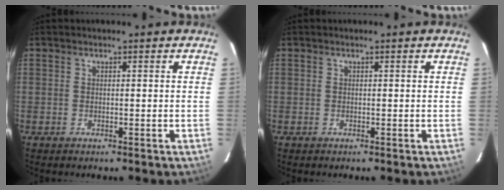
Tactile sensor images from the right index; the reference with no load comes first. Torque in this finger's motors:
{"motor_torque": [0.00, 0.00, 0.02, 0.00]}